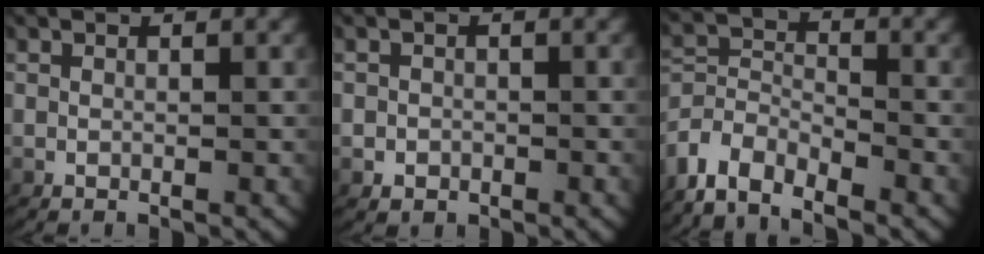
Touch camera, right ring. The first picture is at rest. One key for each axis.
{"total": 1.3, "fx": -0.7, "fy": 1.1, "fz": 0.1, "tx": -0.004, "ty": -0.009, "tz": -0.006}
{"total": 6.9, "fx": -3.9, "fy": 5.3, "fz": 2.1, "tx": -0.069, "ty": -0.033, "tz": -0.064}